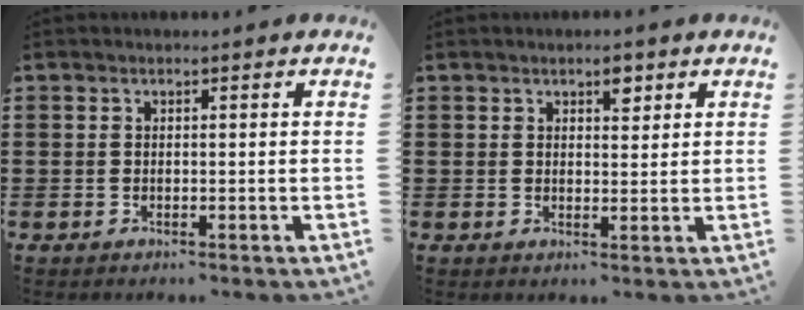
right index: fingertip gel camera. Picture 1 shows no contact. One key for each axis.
{"total": 2.9, "fx": 1.8, "fy": 1.3, "fz": 1.8, "tx": -0.016, "ty": -0.005, "tz": 0.027}